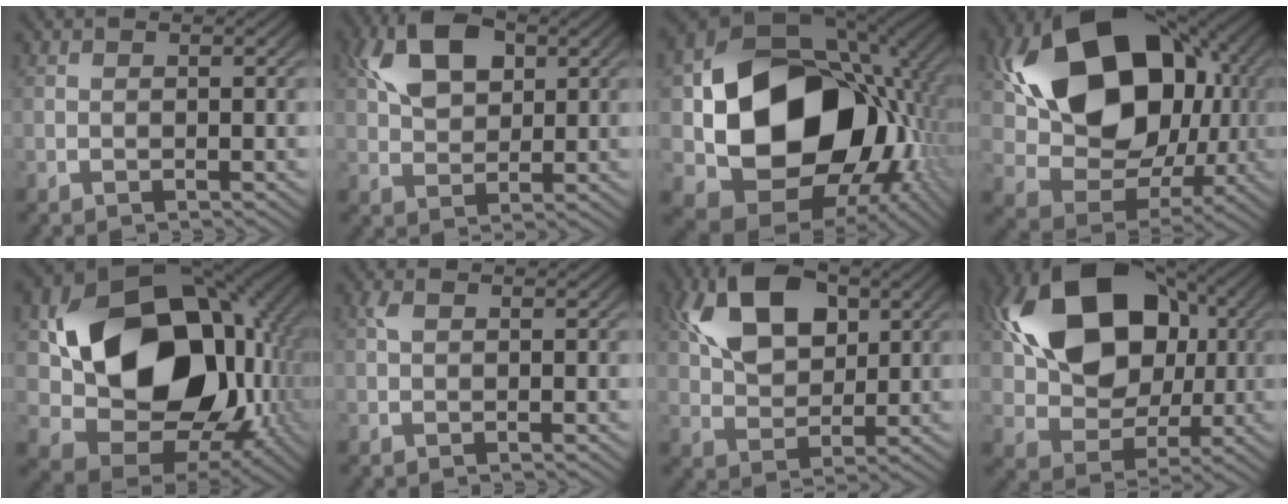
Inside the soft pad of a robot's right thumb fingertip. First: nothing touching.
{"total": 6.8, "force": [2.7, 4.1, 4.7], "torque": [-0.092, -0.002, 0.059]}
{"total": 24.5, "force": [-2.4, 16.2, 18.2], "torque": [-0.357, -0.084, -0.003]}
{"total": 20.5, "force": [2.7, 13.5, 15.2], "torque": [-0.298, -0.033, 0.055]}
{"total": 24.0, "force": [0.0, 16.0, 17.9], "torque": [-0.354, -0.055, 0.017]}
{"total": 1.1, "force": [0.5, 0.7, 0.7], "torque": [-0.020, 0.001, 0.011]}
{"total": 8.7, "force": [3.0, 5.4, 6.1], "torque": [-0.123, -0.008, 0.065]}
{"total": 16.0, "force": [3.1, 10.6, 11.6], "torque": [-0.233, -0.018, 0.062]}